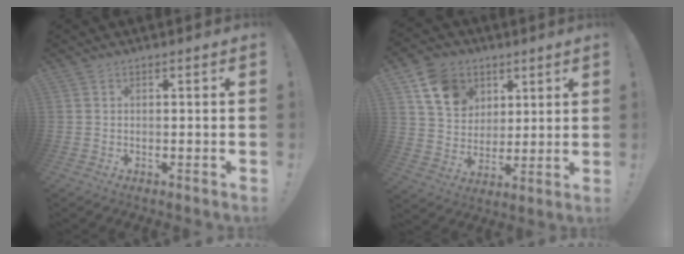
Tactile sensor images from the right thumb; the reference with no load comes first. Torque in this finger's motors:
{"motor_torque": [1.22, 1.84, 0.12, -0.16, 0.00]}